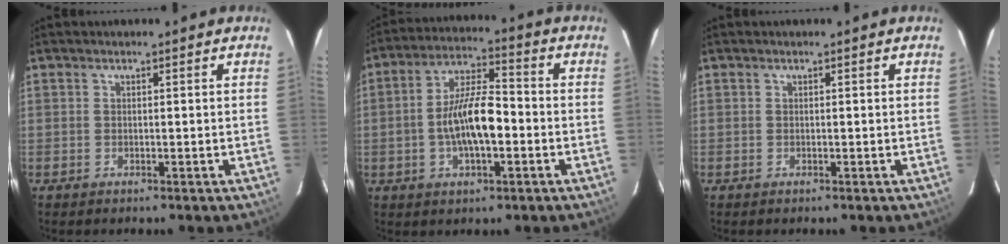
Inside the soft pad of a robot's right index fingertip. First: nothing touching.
{"total": 11.1, "force": [-2.1, 3.9, 10.2], "torque": [-0.195, 0.009, -0.036]}
{"total": 0.0}